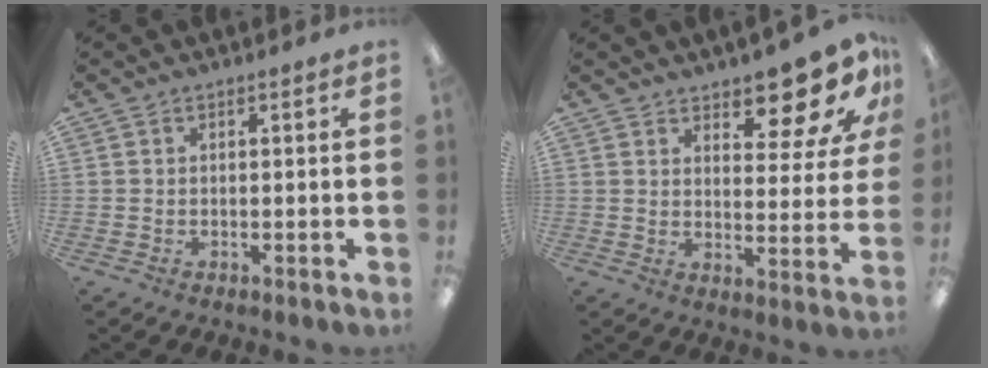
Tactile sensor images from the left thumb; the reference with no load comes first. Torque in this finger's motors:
{"motor_torque": [-0.12, 0.51, -0.19, 0.16, -0.02]}